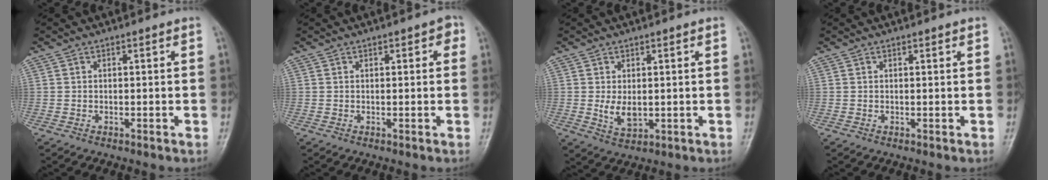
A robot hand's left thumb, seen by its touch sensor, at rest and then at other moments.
{"total": 2.2, "force": [0.8, 1.2, 1.7], "torque": [-0.010, 0.003, 0.007]}
{"total": 4.0, "force": [0.2, 2.4, 3.2], "torque": [-0.052, -0.012, 0.012]}
{"total": 0.6, "force": [0.4, 0.2, 0.3], "torque": [-0.005, -0.002, 0.005]}